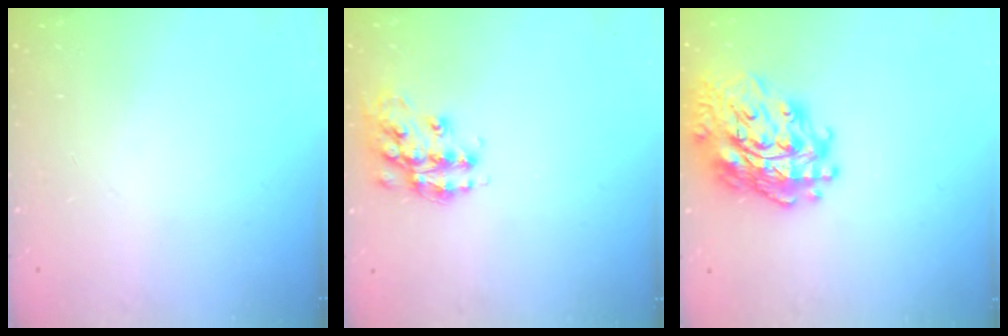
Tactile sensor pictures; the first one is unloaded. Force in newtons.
{"total": 13.7, "press": 13.7, "slide": 0.9}
{"total": 23.0, "press": 22.8, "slide": 2.4}